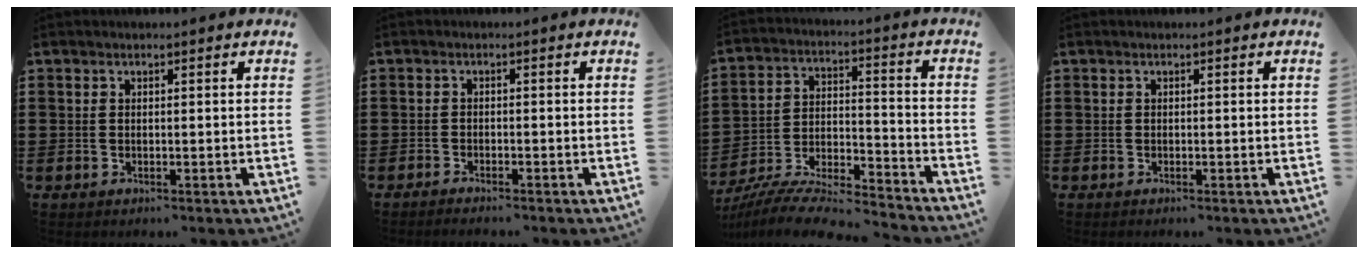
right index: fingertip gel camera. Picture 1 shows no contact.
{"total": 1.0, "force": [-1.0, 0.0, 0.0], "torque": [-0.002, 0.004, -0.022]}
{"total": 8.7, "force": [-8.0, 1.1, 3.1], "torque": [-0.061, 0.004, -0.160]}
{"total": 0.0}